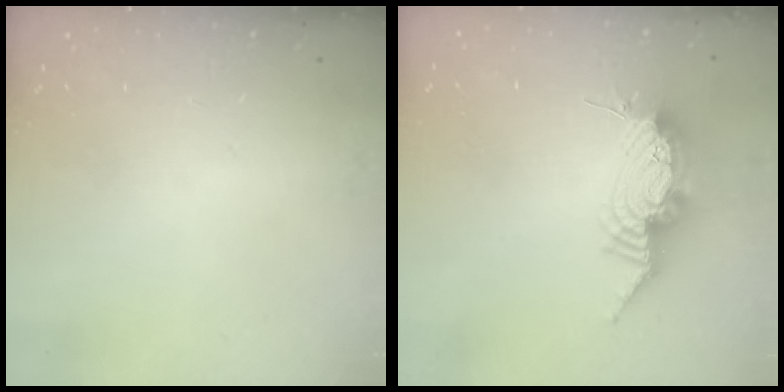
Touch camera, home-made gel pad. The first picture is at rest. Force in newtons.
{"total": 15.1, "press": 15.0, "slide": 1.7}